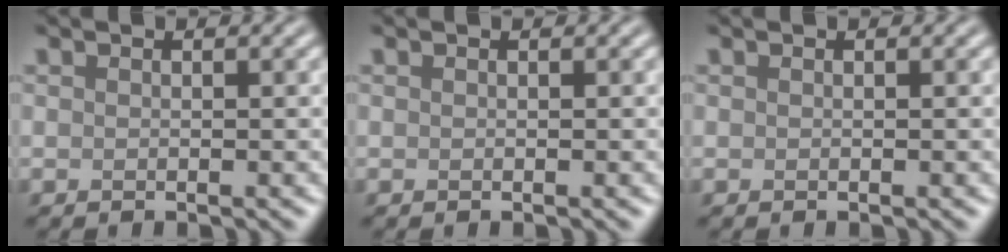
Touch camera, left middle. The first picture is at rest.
{"total": 0.0}
{"total": 0.0}